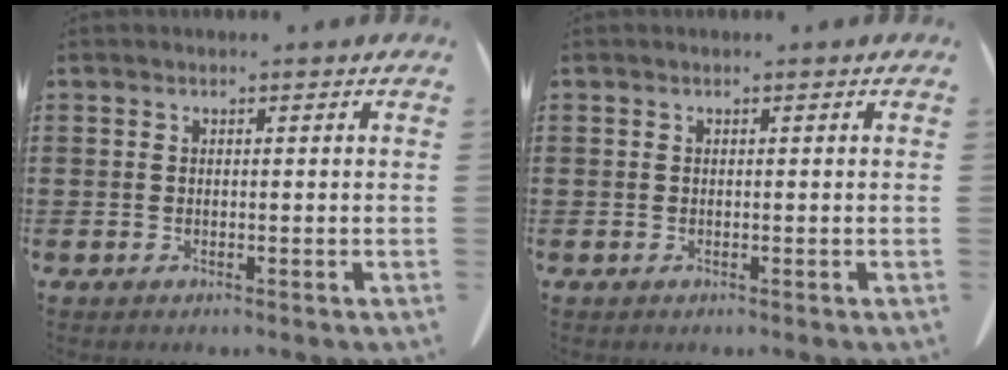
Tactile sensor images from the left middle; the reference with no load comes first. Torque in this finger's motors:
{"motor_torque": [0.53, -0.87, -0.03, -0.01]}